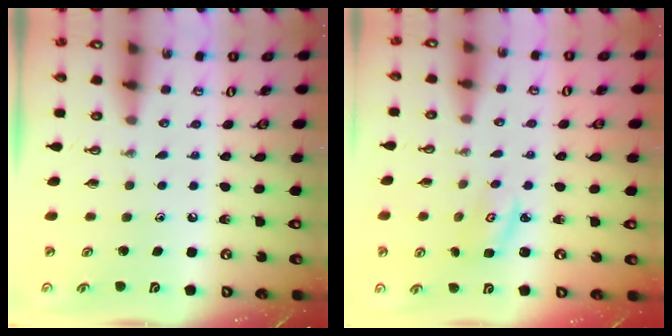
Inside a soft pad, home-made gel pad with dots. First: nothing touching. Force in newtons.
{"total": 2.7, "press": 2.7, "slide": 0.2}